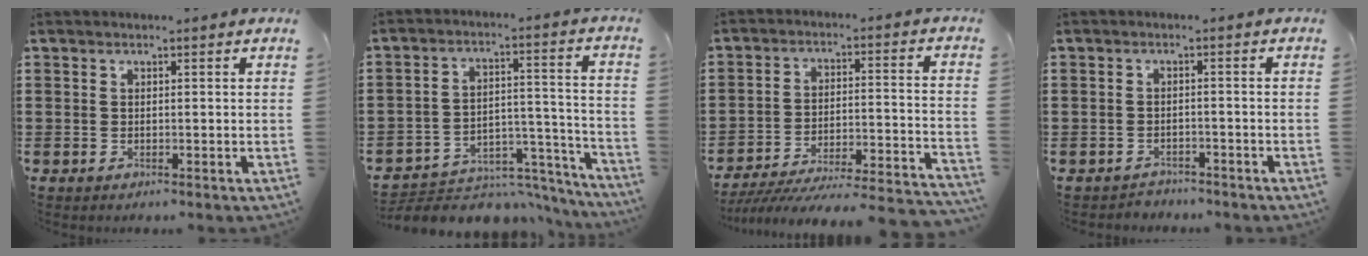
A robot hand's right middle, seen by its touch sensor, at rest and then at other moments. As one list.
[{"total": 5.3, "force": [-4.7, 2.2, 1.2], "torque": [-0.023, 0.014, -0.091]}, {"total": 5.7, "force": [-5.2, 0.1, 2.2], "torque": [-0.040, -0.016, -0.106]}, {"total": 1.9, "force": [-1.8, 0.4, -0.3], "torque": [-0.003, -0.001, -0.042]}]